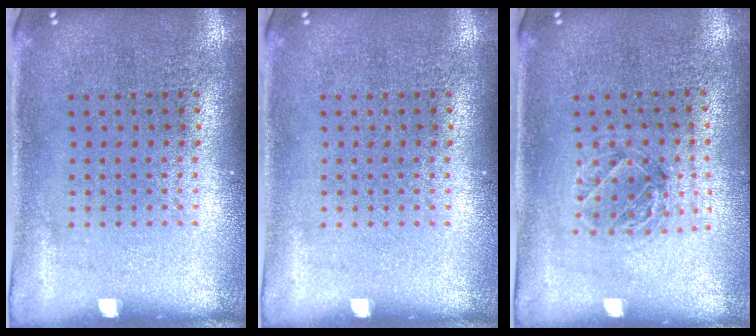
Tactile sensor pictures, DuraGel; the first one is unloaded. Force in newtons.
{"total": 0.0}
{"total": 1.1, "press": 1.1, "slide": 0.2}